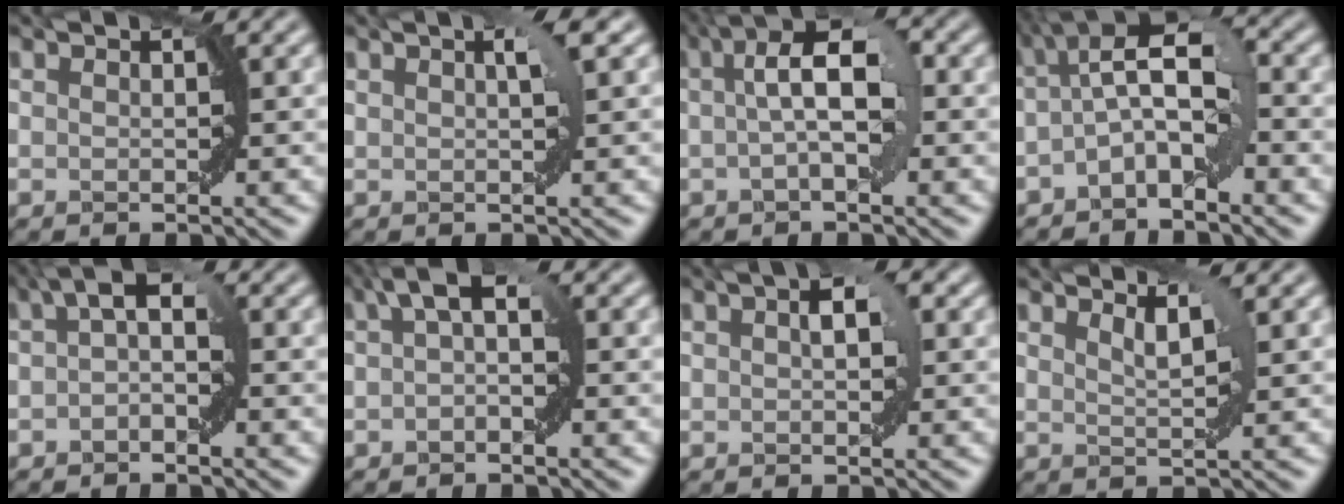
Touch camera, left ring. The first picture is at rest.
{"total": 1.6, "force": [0.8, 0.2, 1.4], "torque": [-0.020, 0.006, 0.015]}
{"total": 5.5, "force": [0.8, 2.0, 5.1], "torque": [-0.082, 0.017, 0.004]}
{"total": 5.3, "force": [-1.3, 2.2, 4.6], "torque": [-0.081, 0.017, -0.033]}
{"total": 3.2, "force": [0.2, 1.3, 2.9], "torque": [-0.036, 0.014, -0.007]}
{"total": 2.9, "force": [0.6, 1.0, 2.7], "torque": [-0.037, 0.012, 0.002]}
{"total": 2.7, "force": [0.8, 1.4, 2.1], "torque": [-0.028, 0.008, 0.013]}
{"total": 1.7, "force": [1.2, 0.3, 1.1], "torque": [-0.012, -0.002, 0.022]}